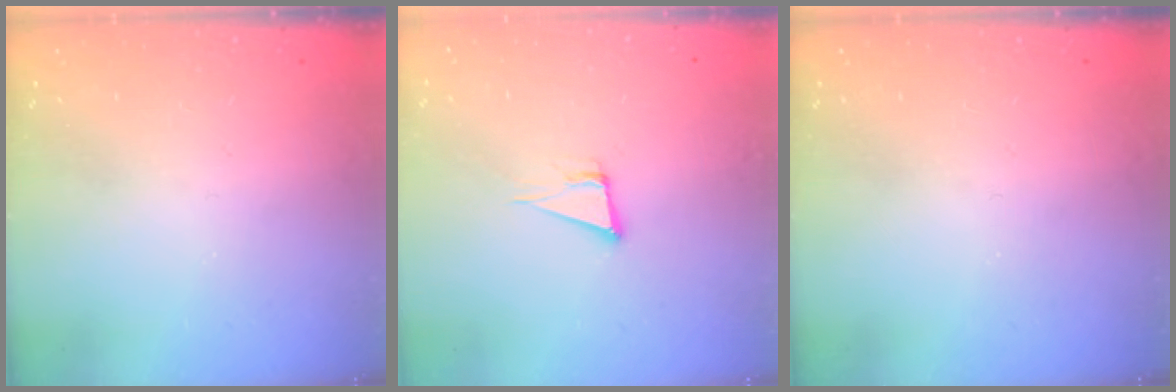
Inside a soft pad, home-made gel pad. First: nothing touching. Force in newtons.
{"total": 3.8, "press": 1.9, "slide": 3.3}
{"total": 0.0}